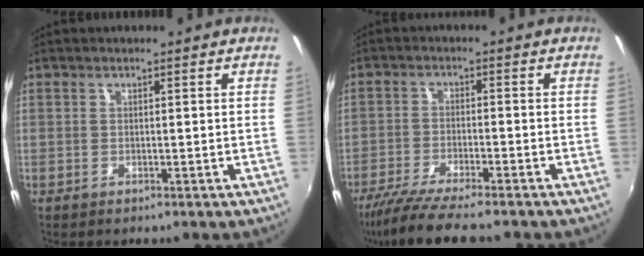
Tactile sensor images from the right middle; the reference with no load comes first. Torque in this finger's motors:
{"motor_torque": [1.07, -1.07, 0.20, 0.06]}